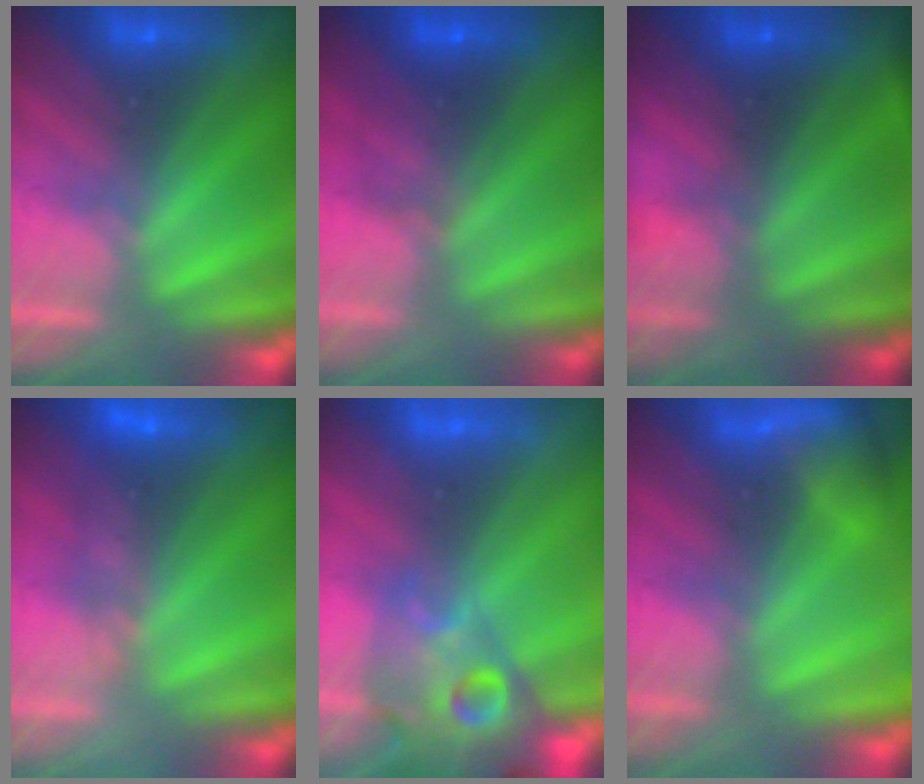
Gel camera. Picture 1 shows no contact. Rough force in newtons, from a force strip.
{"total": 1.7}
{"total": 6.2}
{"total": 4.5}
{"total": 7.8}
{"total": 5.1}